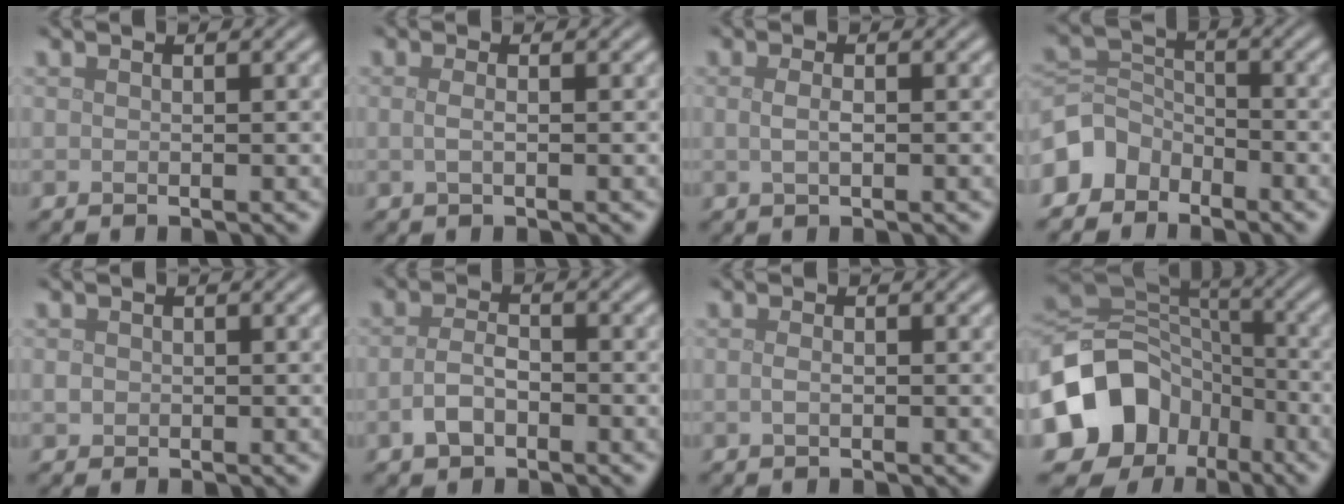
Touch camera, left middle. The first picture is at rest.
{"total": 1.1, "force": [0.0, 0.4, 1.0], "torque": [-0.020, 0.000, -0.004]}
{"total": 1.2, "force": [0.0, 0.4, 1.1], "torque": [-0.025, -0.001, 0.000]}
{"total": 3.8, "force": [-2.7, 2.6, 0.5], "torque": [-0.010, 0.004, -0.066]}
{"total": 0.8, "force": [-0.1, 0.7, 0.2], "torque": [-0.003, -0.003, -0.003]}
{"total": 2.5, "force": [-1.1, 1.5, 1.7], "torque": [-0.038, 0.001, -0.023]}
{"total": 0.8, "force": [-0.1, 0.4, 0.7], "torque": [-0.017, -0.002, -0.003]}
{"total": 11.7, "force": [-5.2, 9.2, 5.0], "torque": [-0.101, -0.002, -0.101]}